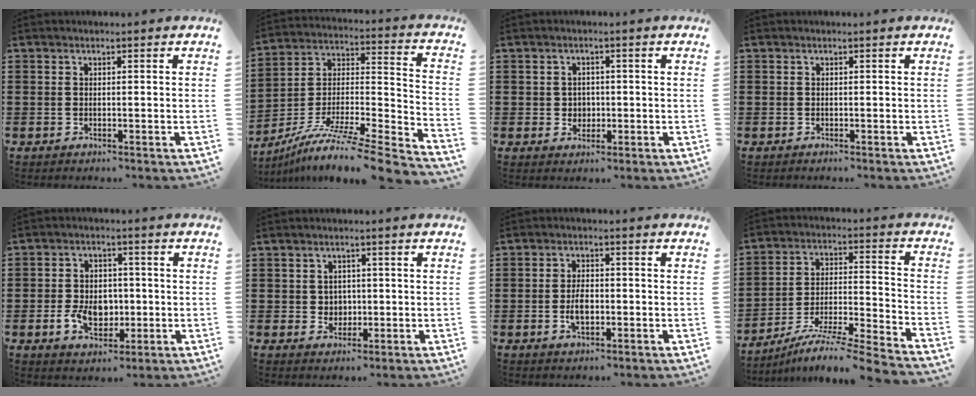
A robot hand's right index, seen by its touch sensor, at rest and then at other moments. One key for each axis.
{"total": 8.9, "fx": -6.5, "fy": 0.8, "fz": 6.1, "tx": -0.111, "ty": -0.007, "tz": -0.128}
{"total": 2.2, "fx": -0.1, "fy": 2.1, "fz": 0.4, "tx": -0.009, "ty": 0.007, "tz": -0.007}
{"total": 0.0}
{"total": 6.8, "fx": -1.2, "fy": 4.8, "fz": 4.6, "tx": -0.093, "ty": 0.004, "tz": -0.024}
{"total": 2.5, "fx": 0.3, "fy": 2.4, "fz": 0.5, "tx": -0.020, "ty": 0.011, "tz": 0.003}
{"total": 3.9, "fx": -0.8, "fy": 2.1, "fz": 3.1, "tx": -0.065, "ty": 0.001, "tz": -0.014}
{"total": 8.6, "fx": -7.7, "fy": -0.3, "fz": 4.0, "tx": -0.064, "ty": 0.000, "tz": -0.155}